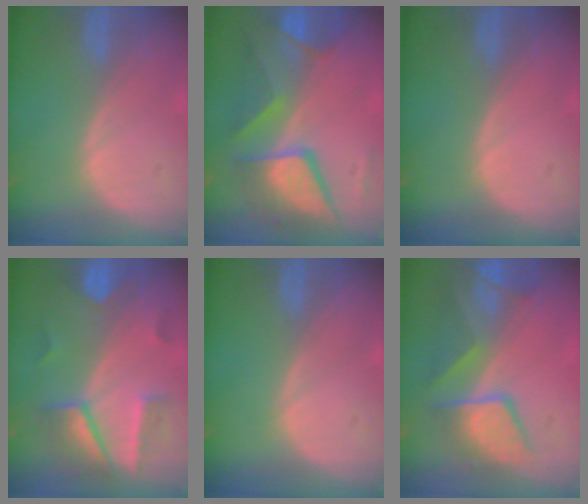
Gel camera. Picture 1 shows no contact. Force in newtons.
{"total": 10.7, "press": 10.7, "slide": 1.0}
{"total": 0.0}
{"total": 6.8, "press": 6.8, "slide": 0.2}
{"total": 0.0}
{"total": 10.0, "press": 8.6, "slide": 5.1}